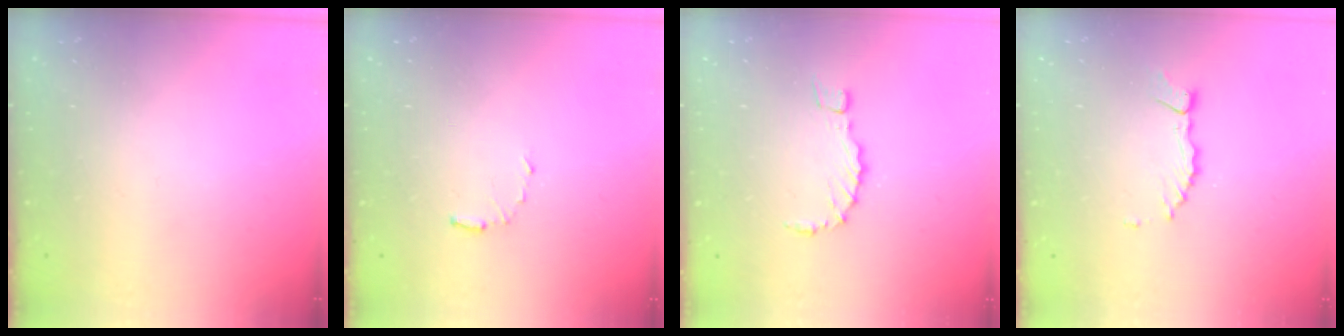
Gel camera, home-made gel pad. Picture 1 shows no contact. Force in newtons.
{"total": 5.3, "press": 5.3, "slide": 0.4}
{"total": 2.7, "press": 2.7, "slide": 0.1}
{"total": 3.1, "press": 3.1, "slide": 0.1}